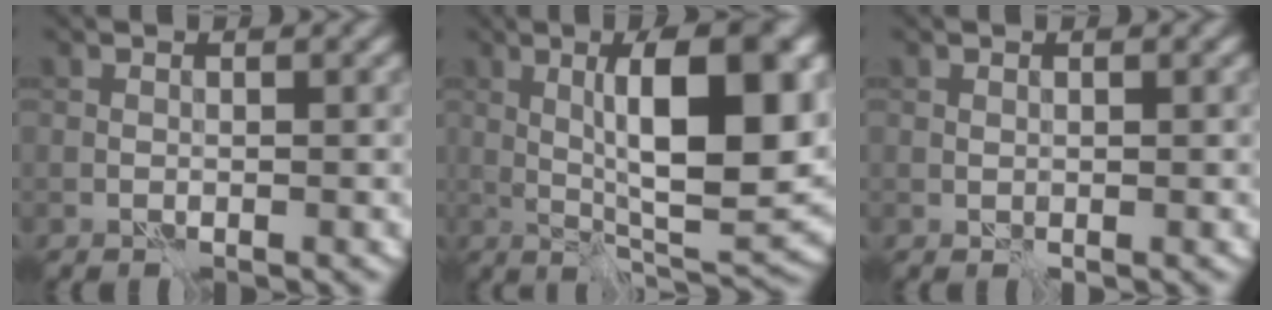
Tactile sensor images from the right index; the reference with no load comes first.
{"total": 12.1, "force": [1.9, 3.6, 11.4], "torque": [-0.167, 0.004, 0.032]}
{"total": 0.0}